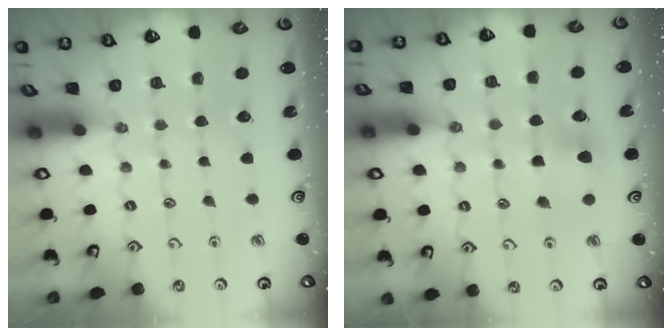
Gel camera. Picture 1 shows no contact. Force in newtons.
{"total": 6.4, "press": 6.3, "slide": 0.9}